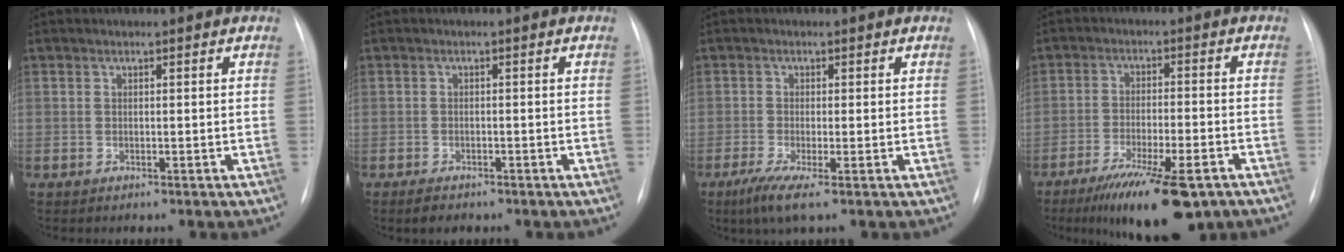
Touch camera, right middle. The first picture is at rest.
{"total": 2.2, "force": [-1.7, 1.0, 1.0], "torque": [-0.023, -0.001, -0.024]}
{"total": 4.3, "force": [-2.2, 0.3, 3.7], "torque": [-0.076, -0.016, -0.042]}
{"total": 14.0, "force": [-9.4, 3.0, 9.9], "torque": [-0.148, -0.027, -0.147]}